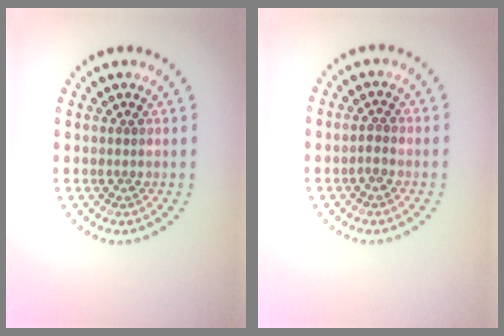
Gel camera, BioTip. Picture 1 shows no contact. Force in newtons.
{"total": 0.5, "press": 0.4, "slide": 0.3}